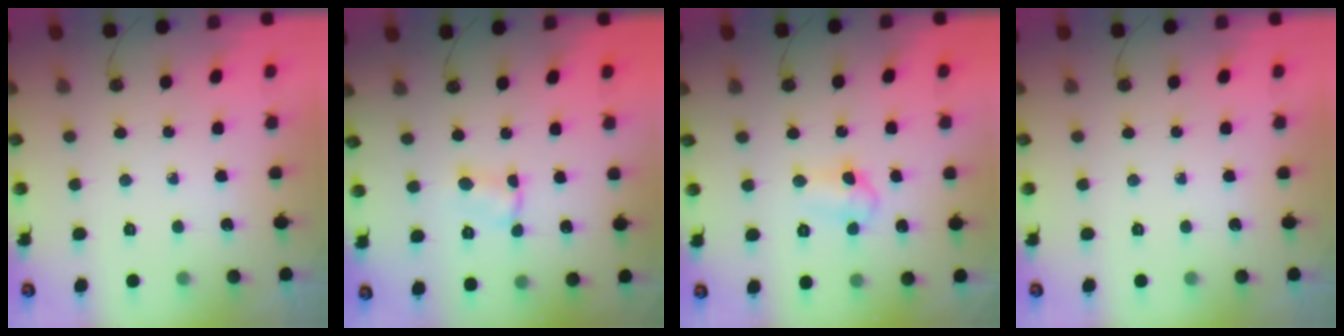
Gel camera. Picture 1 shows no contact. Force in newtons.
{"total": 1.8, "press": 1.8, "slide": 0.3}
{"total": 6.6, "press": 6.3, "slide": 2.1}
{"total": 0.0}